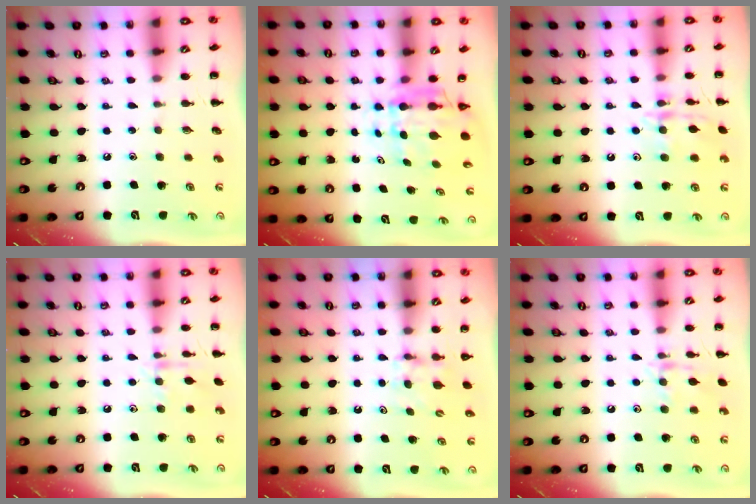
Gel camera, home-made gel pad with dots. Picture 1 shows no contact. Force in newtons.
{"total": 5.8, "press": 5.3, "slide": 2.3}
{"total": 13.2, "press": 13.1, "slide": 0.7}
{"total": 7.4, "press": 7.4, "slide": 1.1}
{"total": 4.0, "press": 3.8, "slide": 1.4}
{"total": 9.2, "press": 9.1, "slide": 1.0}